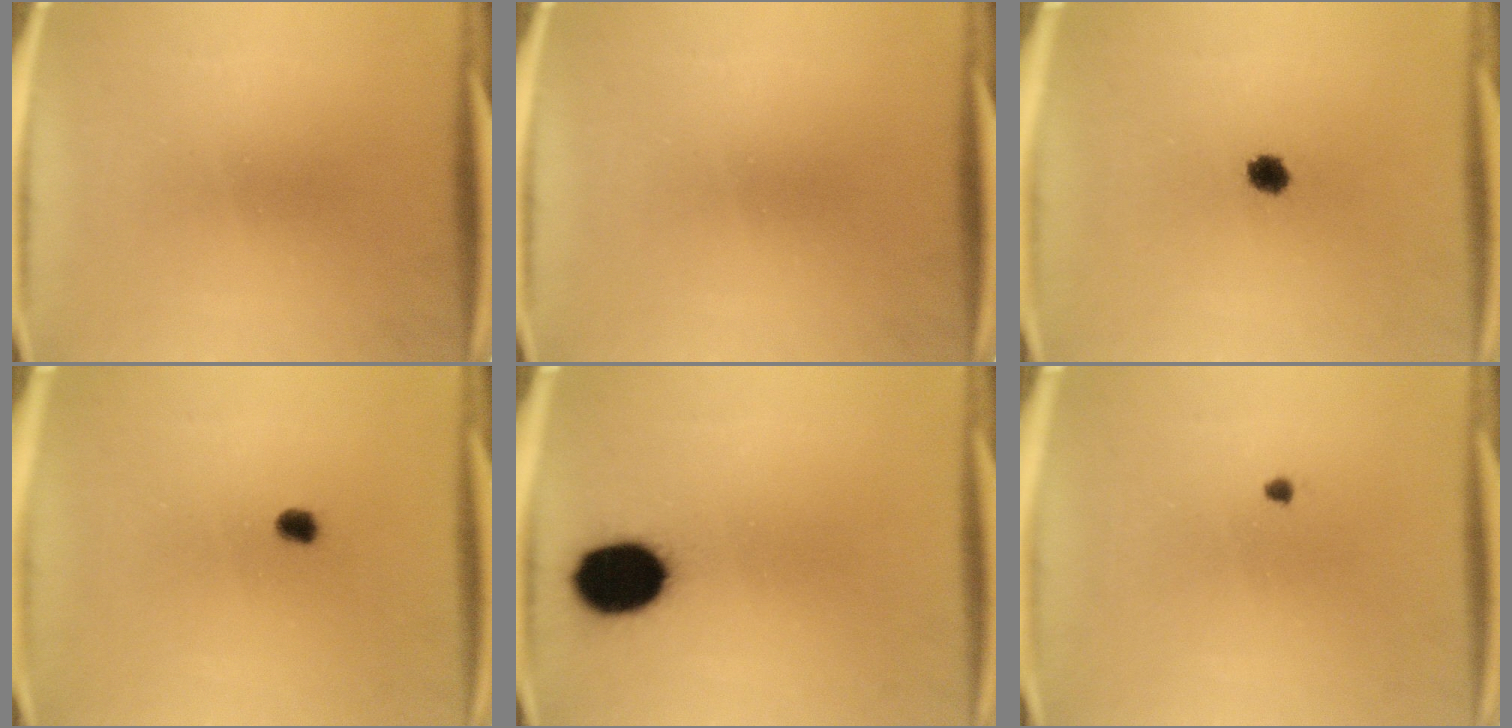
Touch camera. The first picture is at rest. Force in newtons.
{"total": 0.0}
{"total": 3.0}
{"total": 1.9}
{"total": 12.8}
{"total": 1.0}